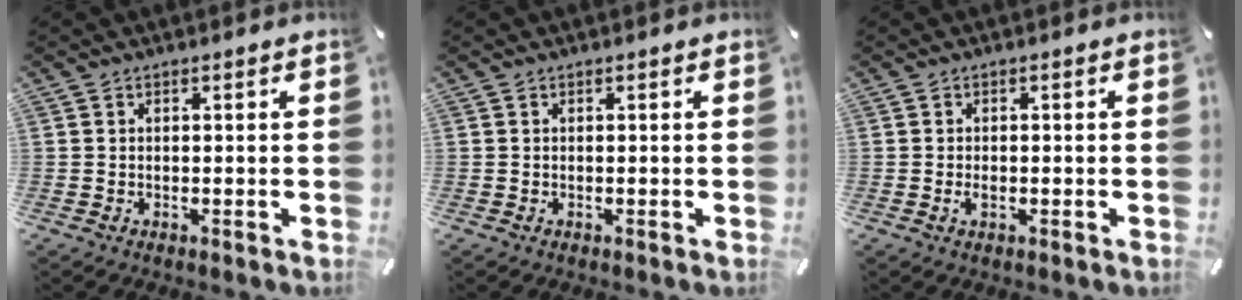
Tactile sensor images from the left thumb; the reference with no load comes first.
{"total": 0.0}
{"total": 1.3, "force": [-0.3, 0.7, 1.1], "torque": [-0.021, 0.000, -0.006]}